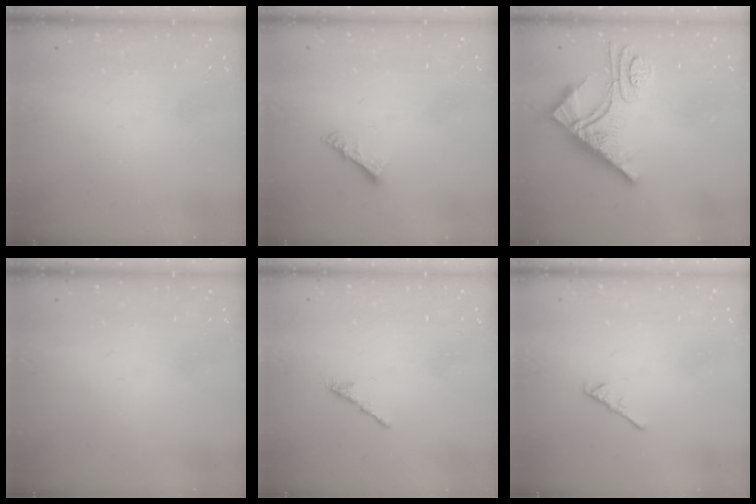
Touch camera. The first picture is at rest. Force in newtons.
{"total": 4.4, "press": 4.4, "slide": 0.6}
{"total": 11.3, "press": 11.2, "slide": 1.2}
{"total": 0.0}
{"total": 2.1, "press": 2.0, "slide": 0.7}
{"total": 2.4, "press": 2.3, "slide": 0.6}